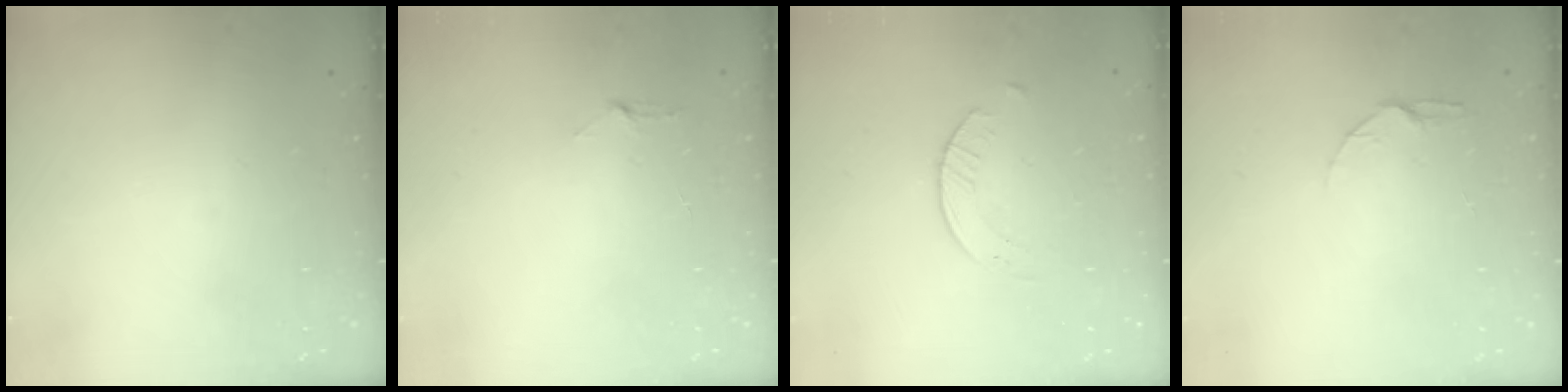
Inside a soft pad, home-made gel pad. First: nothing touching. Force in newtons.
{"total": 2.9, "press": 2.9, "slide": 0.3}
{"total": 1.6, "press": 1.6, "slide": 0.3}
{"total": 5.2, "press": 5.2, "slide": 0.6}